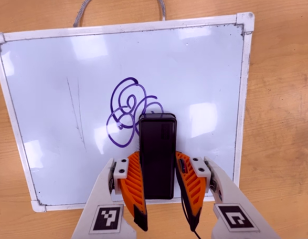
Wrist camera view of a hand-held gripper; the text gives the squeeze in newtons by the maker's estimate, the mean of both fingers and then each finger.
{"total": 4.1, "left": 2.7, "right": 5.5}